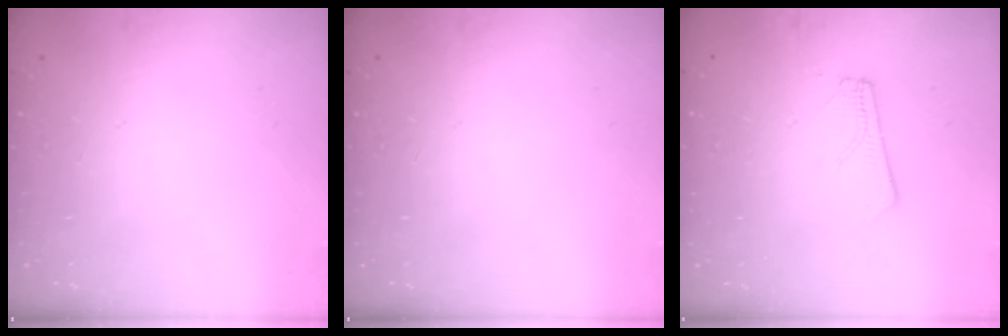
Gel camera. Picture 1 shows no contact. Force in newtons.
{"total": 0.0}
{"total": 4.9, "press": 4.9, "slide": 0.7}